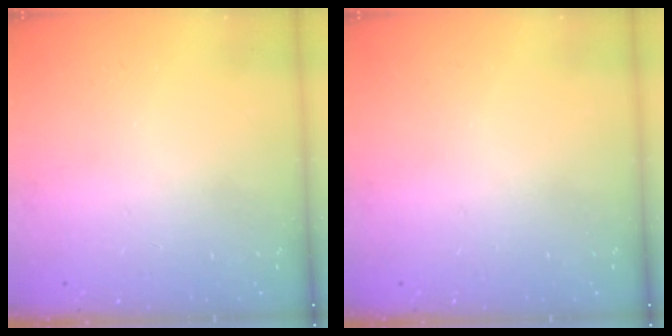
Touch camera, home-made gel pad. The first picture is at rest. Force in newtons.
{"total": 0.0}